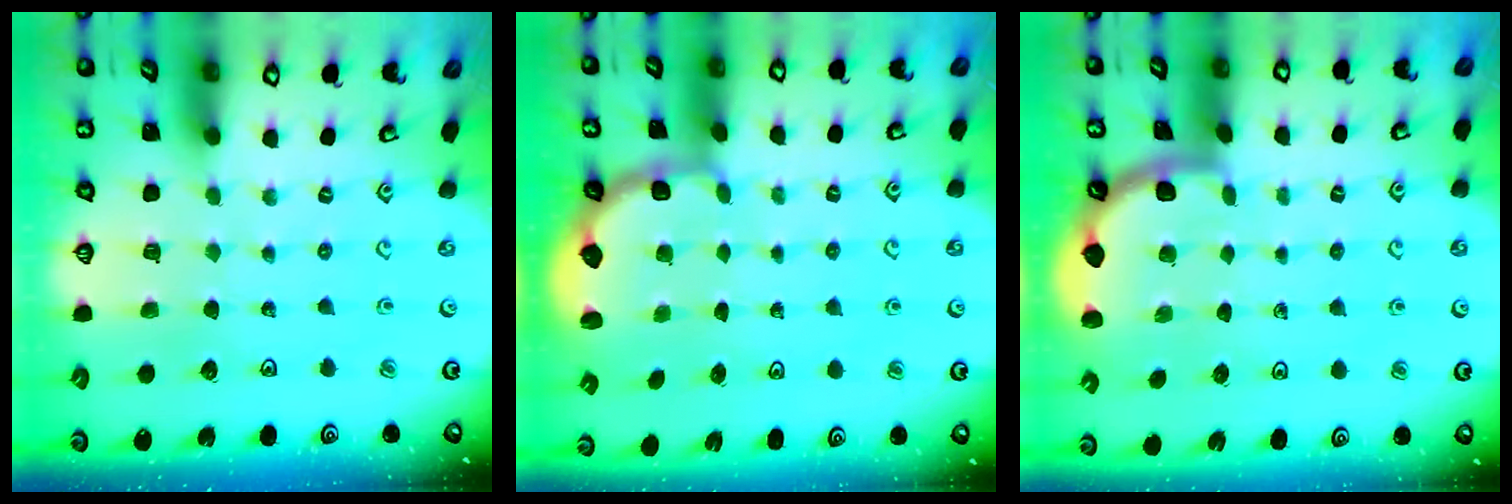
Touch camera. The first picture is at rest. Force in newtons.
{"total": 2.7, "press": 2.0, "slide": 1.8}
{"total": 1.9, "press": 1.9, "slide": 0.0}